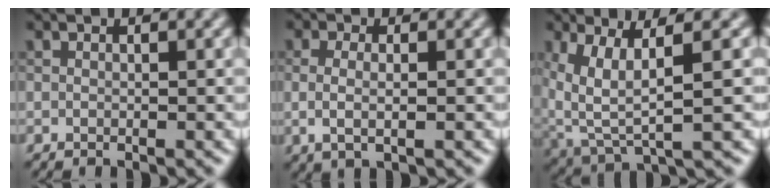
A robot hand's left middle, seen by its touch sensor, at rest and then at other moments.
{"total": 1.9, "force": [0.0, 0.6, 1.8], "torque": [-0.041, -0.004, 0.000]}
{"total": 6.0, "force": [1.9, 1.7, 5.4], "torque": [-0.127, -0.008, 0.046]}